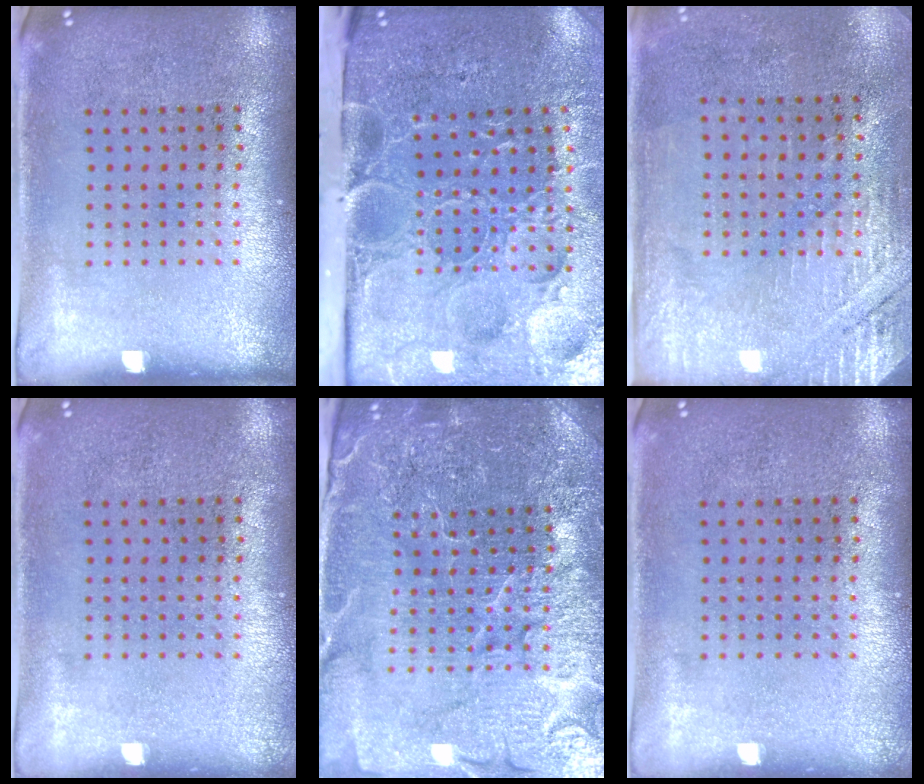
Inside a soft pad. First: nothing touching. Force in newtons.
{"total": 5.1, "press": 4.1, "slide": 3.0}
{"total": 2.8, "press": 2.5, "slide": 1.2}
{"total": 0.0}
{"total": 5.4, "press": 4.9, "slide": 2.1}
{"total": 0.0}